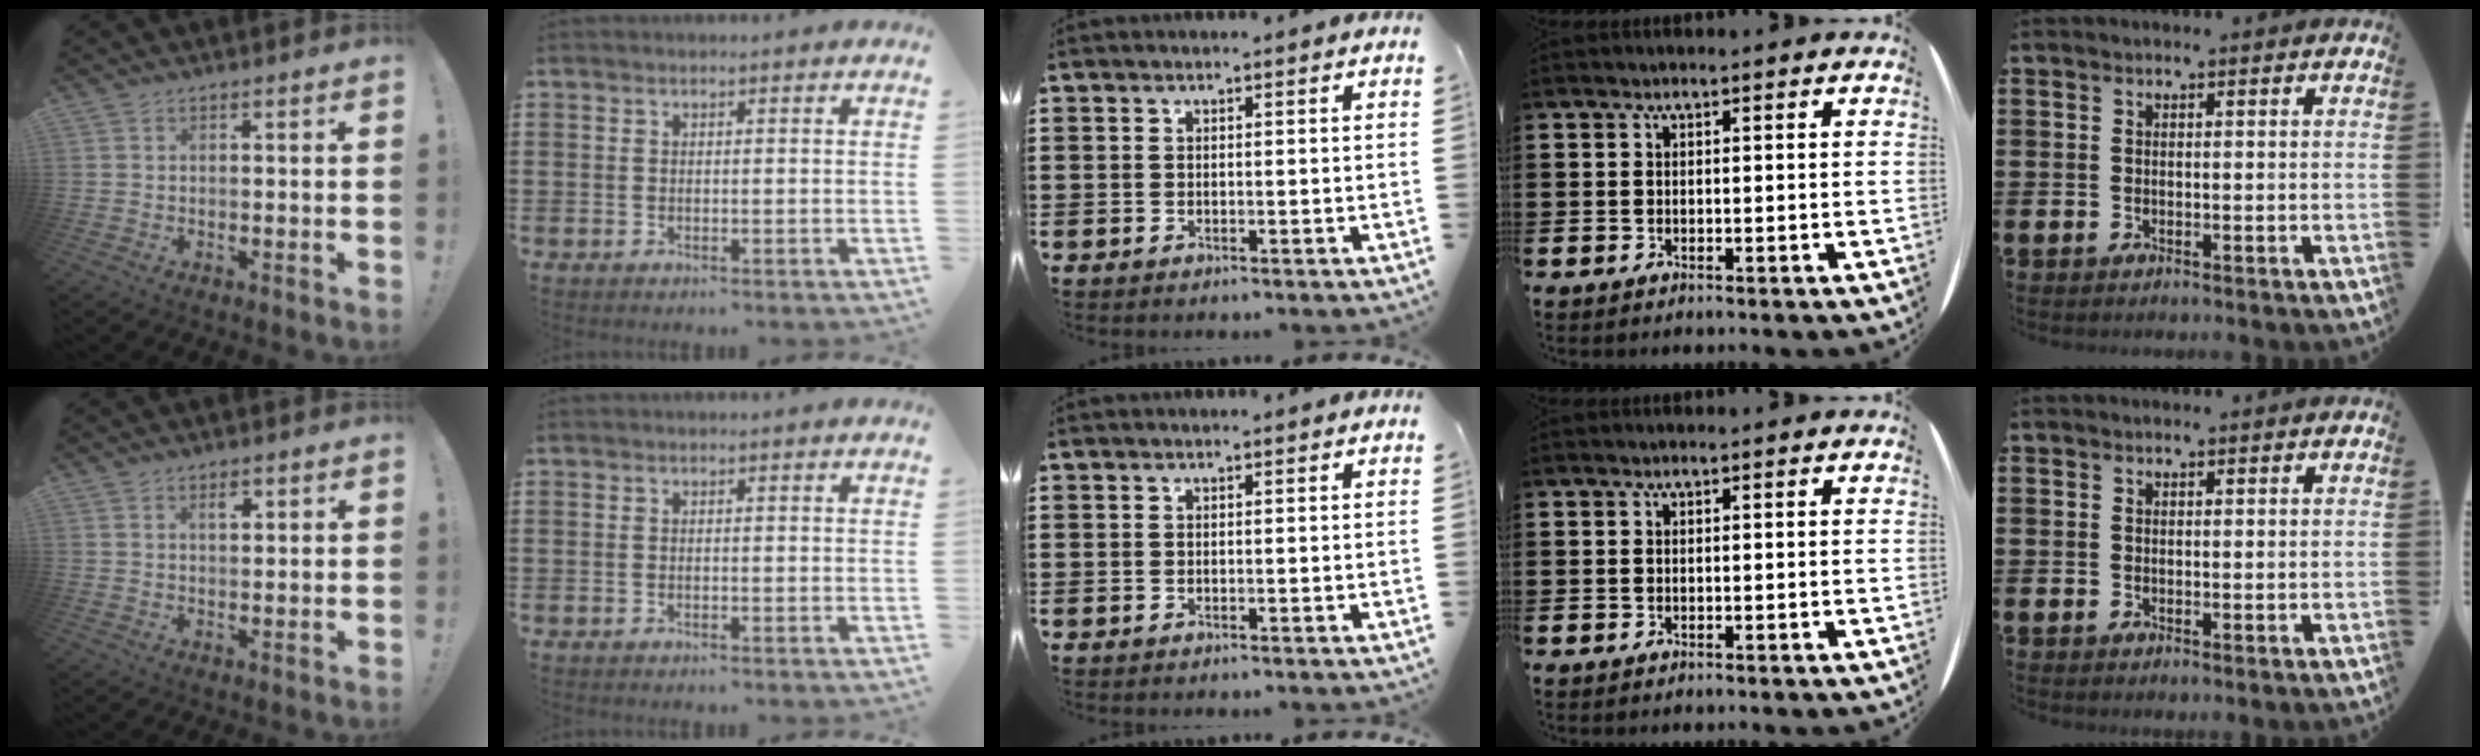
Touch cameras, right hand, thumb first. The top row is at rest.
{"thumb": {"total": 2.1, "force": [1.2, 1.0, 1.5], "torque": [-0.014, -0.005, 0.017]}}